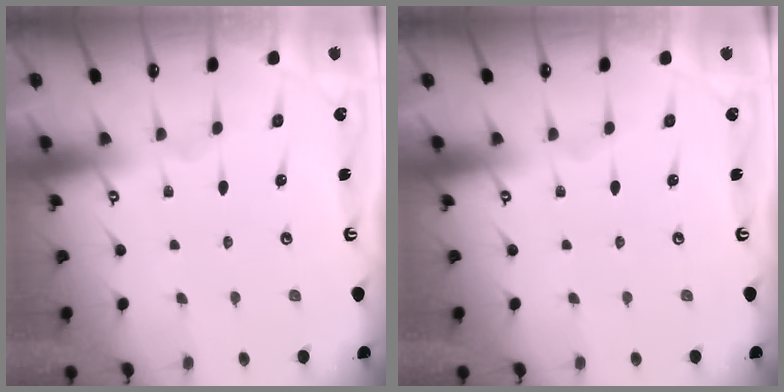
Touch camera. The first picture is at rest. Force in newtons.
{"total": 0.0}